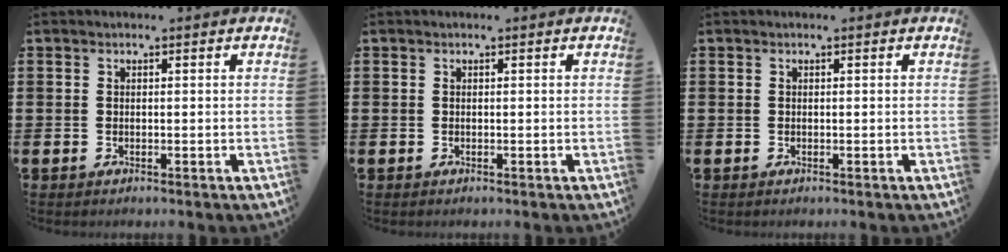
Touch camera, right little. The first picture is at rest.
{"total": 0.0}
{"total": 0.0}